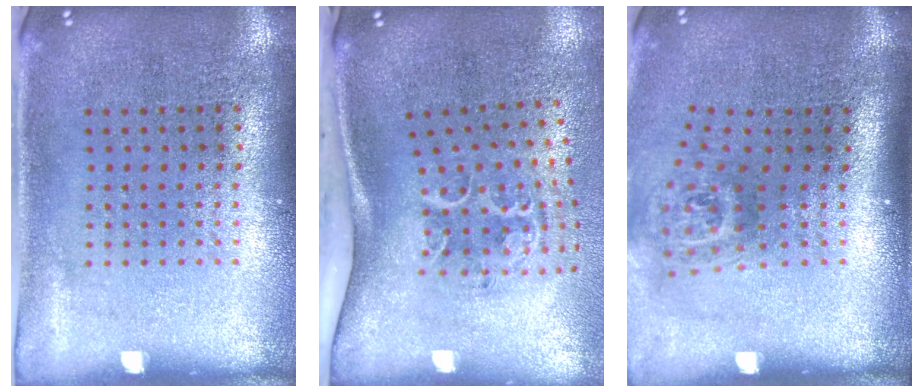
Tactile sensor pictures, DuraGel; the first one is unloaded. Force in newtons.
{"total": 2.1, "press": 1.4, "slide": 1.6}
{"total": 1.8, "press": 1.2, "slide": 1.4}